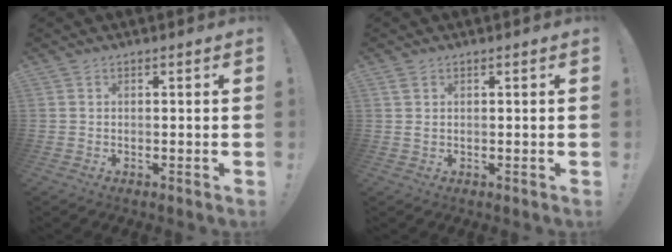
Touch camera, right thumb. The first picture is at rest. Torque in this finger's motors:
{"motor_torque": [0.01, -0.02, 0.13, 0.15, 0.00]}